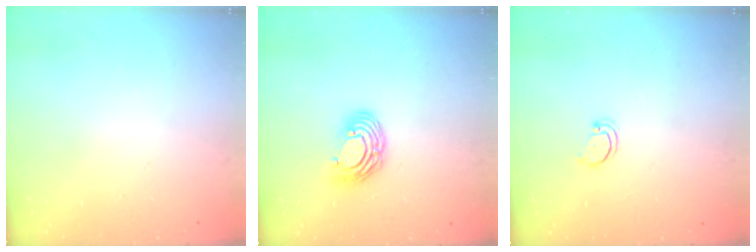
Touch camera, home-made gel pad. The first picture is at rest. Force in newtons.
{"total": 9.5, "press": 9.4, "slide": 1.7}
{"total": 2.2, "press": 2.2, "slide": 0.4}